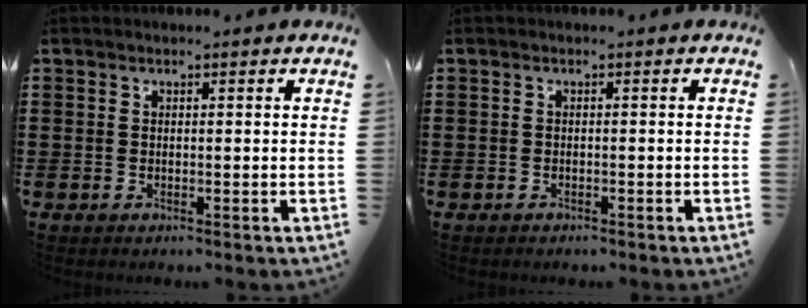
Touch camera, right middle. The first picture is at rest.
{"total": 0.7, "force": [-0.6, 0.3, 0.0], "torque": [-0.002, 0.002, -0.014]}